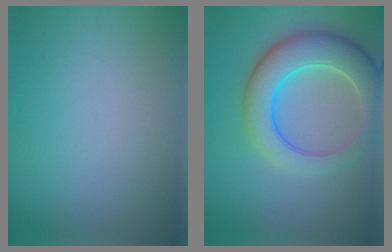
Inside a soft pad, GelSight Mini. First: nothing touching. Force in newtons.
{"total": 7.9, "press": 7.9, "slide": 0.2}